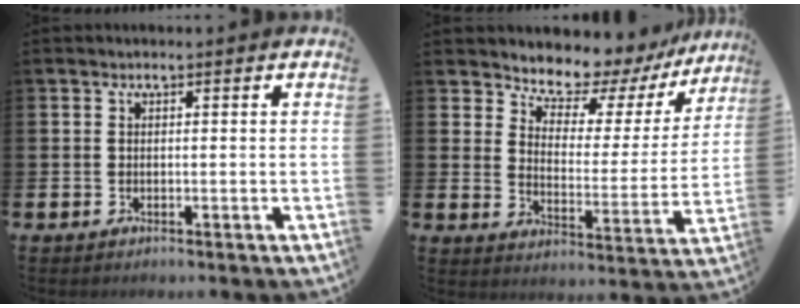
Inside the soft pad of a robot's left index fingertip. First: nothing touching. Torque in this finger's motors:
{"motor_torque": [1.51, -0.62, 0.25, 0.11]}